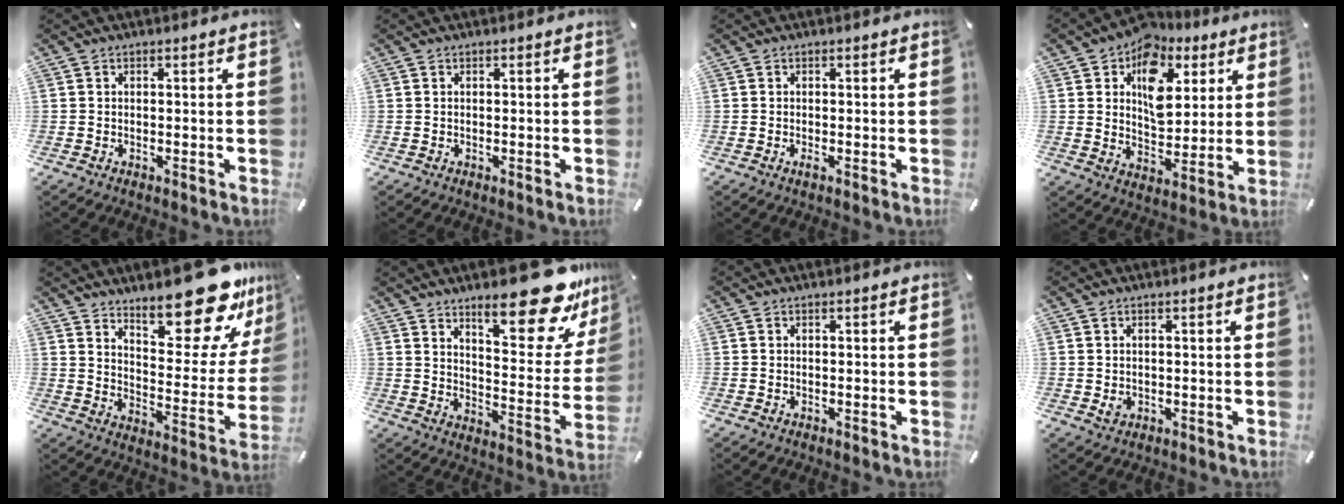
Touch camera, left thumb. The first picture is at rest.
{"total": 0.0}
{"total": 0.7, "force": [-0.2, 0.1, 0.7], "torque": [-0.012, -0.004, -0.002]}
{"total": 12.9, "force": [5.6, 9.4, 7.0], "torque": [-0.108, -0.029, 0.101]}
{"total": 22.4, "force": [16.8, 8.1, 12.2], "torque": [-0.145, -0.137, 0.278]}
{"total": 22.7, "force": [15.8, 7.6, 14.4], "torque": [-0.185, -0.123, 0.257]}
{"total": 0.0}
{"total": 1.6, "force": [0.0, 1.4, 0.8], "torque": [-0.006, -0.001, -0.001]}